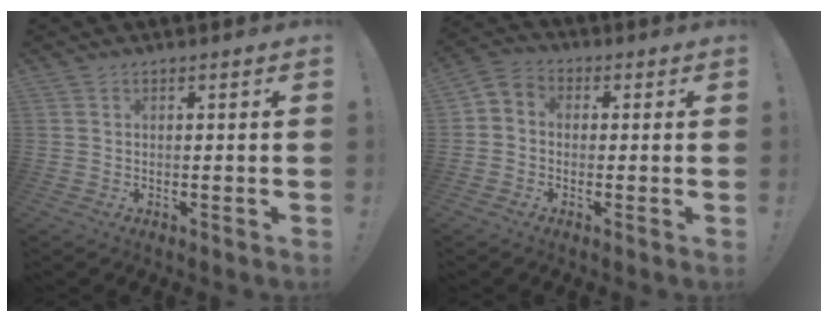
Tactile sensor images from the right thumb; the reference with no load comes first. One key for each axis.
{"total": 3.6, "fx": -1.6, "fy": 2.8, "fz": 1.7, "tx": -0.034, "ty": 0.010, "tz": -0.027}